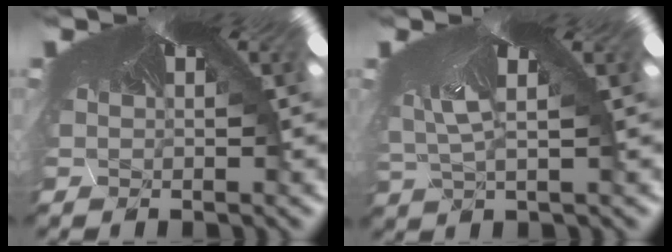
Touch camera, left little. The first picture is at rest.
{"total": 2.3, "force": [-2.1, -0.7, -0.4], "torque": [-0.016, -0.031, -0.009]}